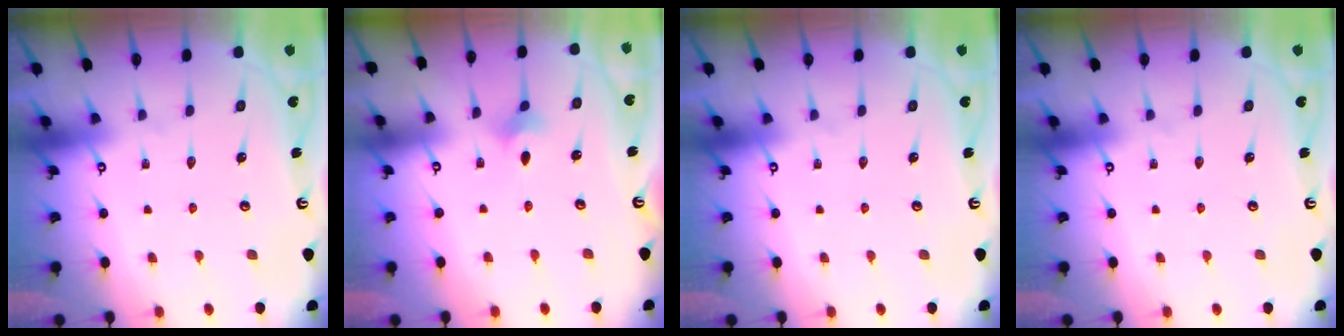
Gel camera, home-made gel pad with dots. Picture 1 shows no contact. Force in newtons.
{"total": 2.6, "press": 2.6, "slide": 0.5}
{"total": 0.0}
{"total": 0.0}